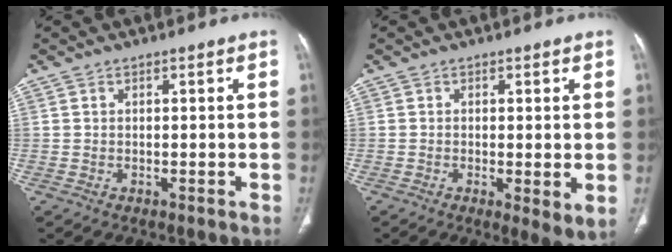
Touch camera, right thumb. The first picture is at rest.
{"total": 4.6, "force": [-0.6, 1.2, 4.4], "torque": [-0.073, -0.017, -0.010]}